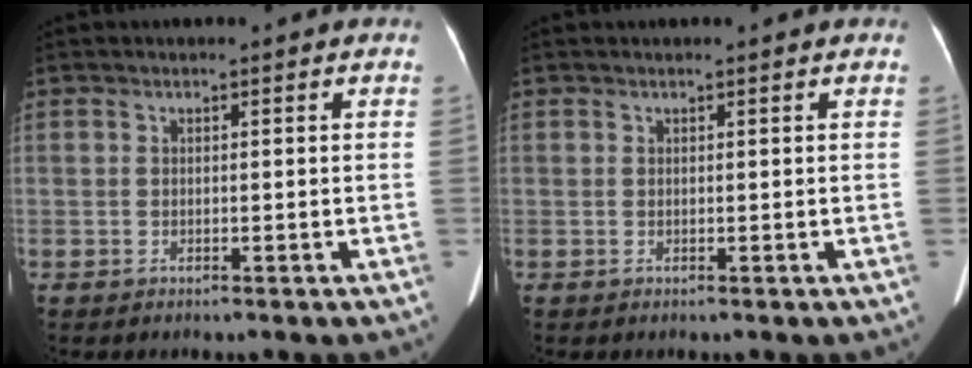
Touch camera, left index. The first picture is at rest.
{"total": 0.8, "force": [0.7, 0.0, 0.3], "torque": [-0.006, 0.013, 0.011]}